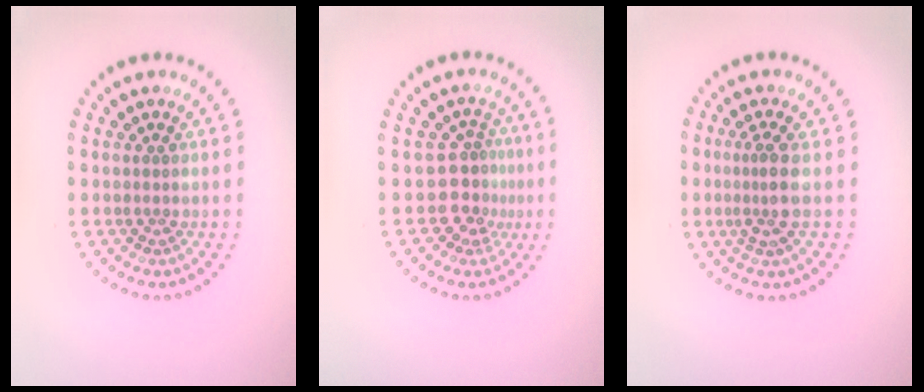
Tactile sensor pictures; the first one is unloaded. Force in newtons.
{"total": 3.0, "press": 2.1, "slide": 2.1}
{"total": 2.6, "press": 1.9, "slide": 1.7}